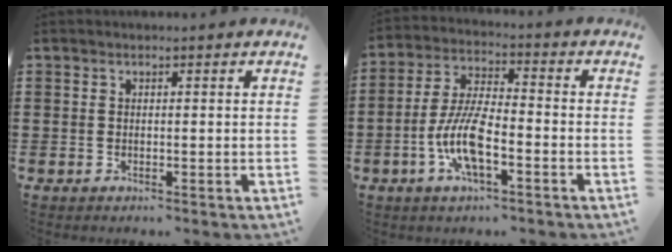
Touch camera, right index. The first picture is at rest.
{"total": 9.3, "force": [-3.4, 3.0, 8.1], "torque": [-0.186, -0.008, -0.069]}